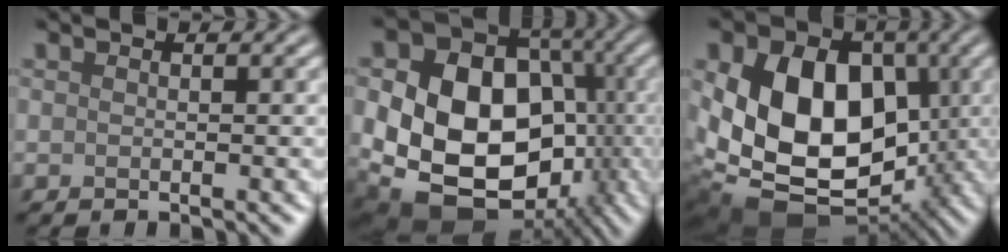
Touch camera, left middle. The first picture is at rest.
{"total": 16.2, "force": [-1.9, 12.3, 10.5], "torque": [-0.167, -0.020, -0.013]}
{"total": 15.1, "force": [-0.4, 10.8, 10.5], "torque": [-0.178, -0.015, -0.003]}